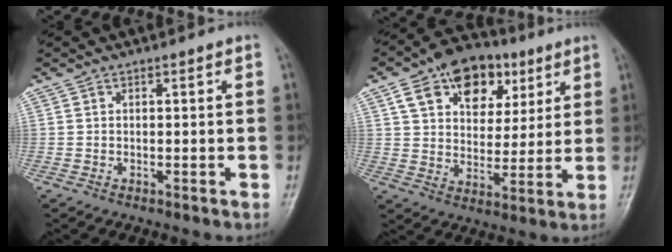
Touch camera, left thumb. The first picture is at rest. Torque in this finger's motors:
{"motor_torque": [1.45, 1.00, 0.95, -1.01, 0.11]}